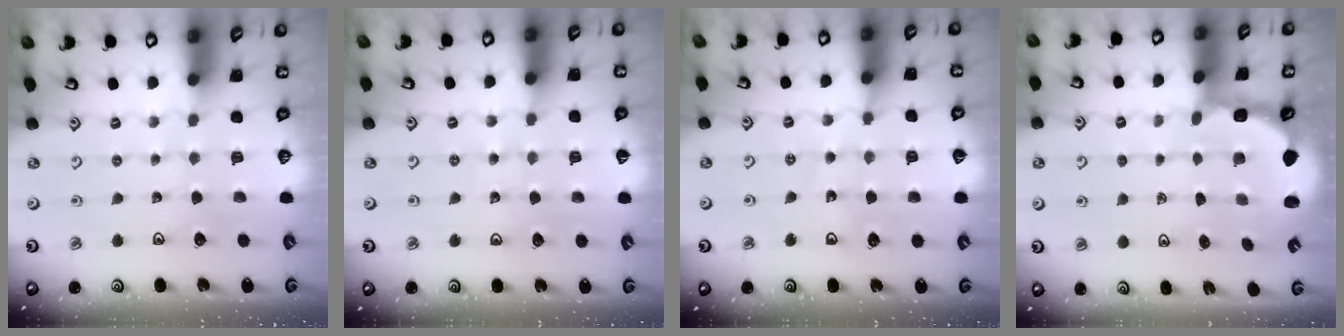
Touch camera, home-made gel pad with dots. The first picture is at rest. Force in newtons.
{"total": 3.5, "press": 3.4, "slide": 0.8}
{"total": 6.7, "press": 5.9, "slide": 3.1}
{"total": 2.9, "press": 2.5, "slide": 1.4}